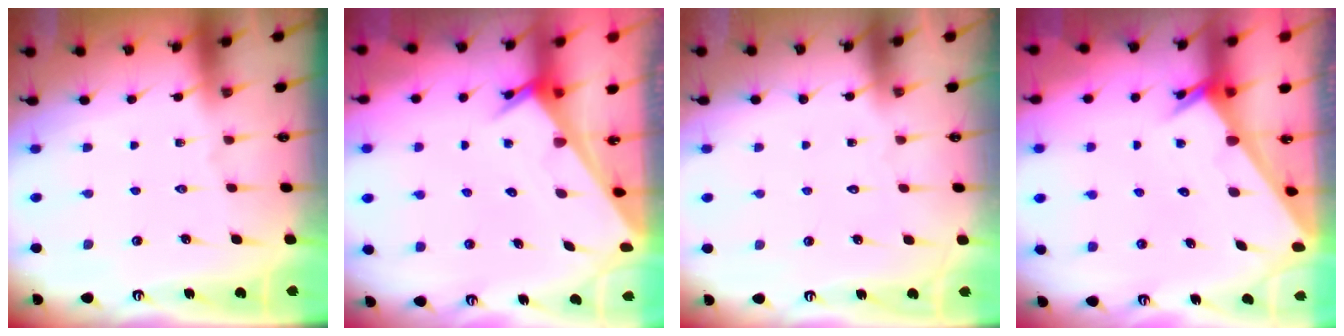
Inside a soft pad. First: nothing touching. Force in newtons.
{"total": 3.2, "press": 3.2, "slide": 0.2}
{"total": 1.5, "press": 1.5, "slide": 0.1}
{"total": 2.0, "press": 2.0, "slide": 0.1}